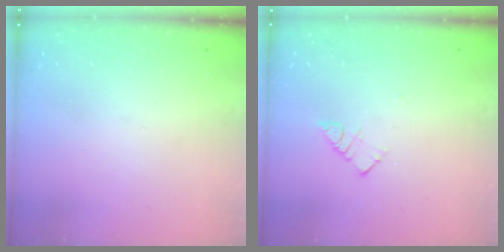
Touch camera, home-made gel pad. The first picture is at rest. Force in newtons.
{"total": 4.1, "press": 4.0, "slide": 0.5}